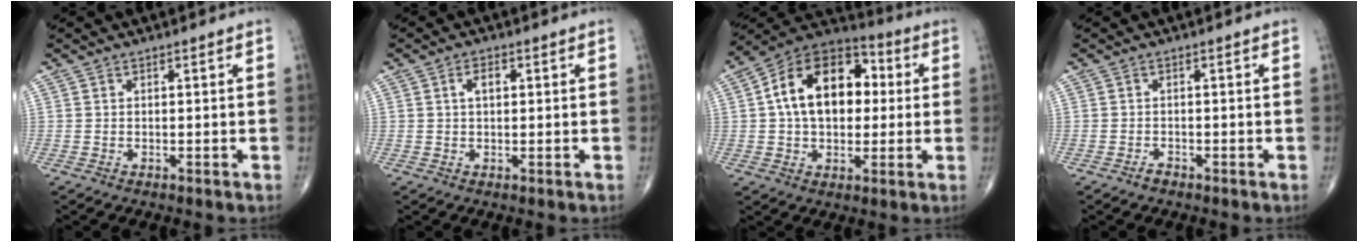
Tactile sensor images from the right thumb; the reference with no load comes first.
{"total": 2.7, "force": [0.6, 1.5, 2.1], "torque": [-0.032, 0.007, 0.009]}
{"total": 18.4, "force": [2.4, 12.1, 13.7], "torque": [-0.188, 0.028, 0.032]}
{"total": 1.0, "force": [-0.8, 0.5, 0.3], "torque": [-0.006, 0.002, -0.016]}